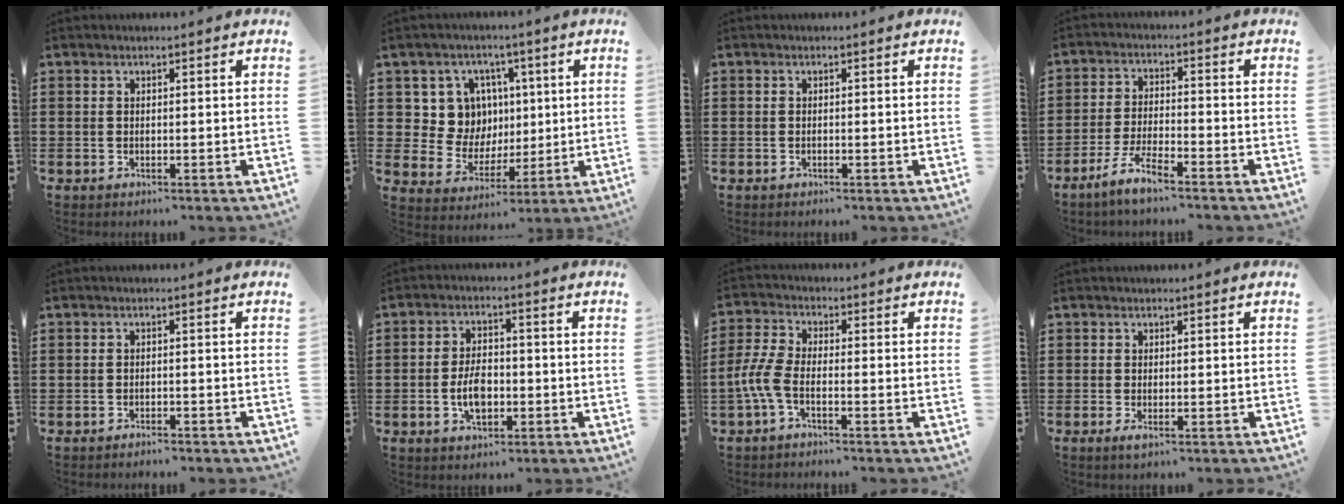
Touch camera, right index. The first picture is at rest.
{"total": 9.3, "force": [2.5, 8.6, 2.5], "torque": [-0.071, -0.006, 0.053]}
{"total": 0.0}
{"total": 5.0, "force": [-4.2, 0.3, 2.7], "torque": [-0.066, -0.008, -0.084]}
{"total": 1.1, "force": [-1.1, 0.1, 0.2], "torque": [-0.008, 0.001, -0.023]}
{"total": 5.3, "force": [-1.2, 3.0, 4.2], "torque": [-0.080, 0.001, -0.026]}
{"total": 5.2, "force": [-2.2, 1.8, 4.3], "torque": [-0.118, -0.013, -0.049]}
{"total": 0.8, "force": [-0.2, 0.0, 0.8], "torque": [-0.014, -0.005, -0.002]}